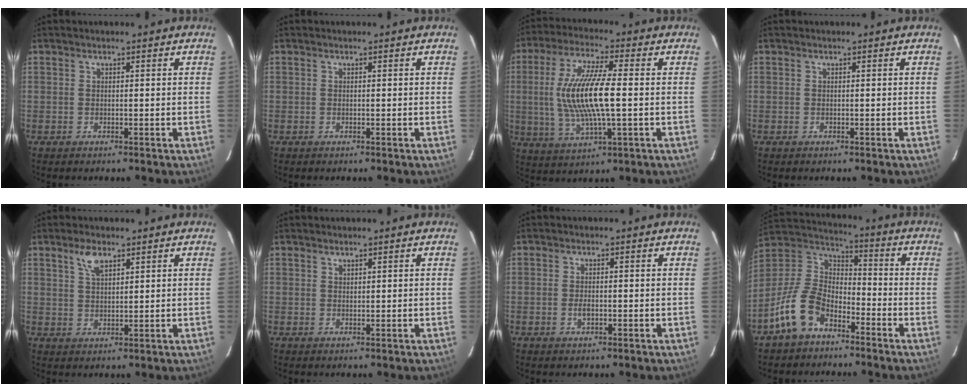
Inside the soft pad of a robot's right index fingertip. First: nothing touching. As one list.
[{"total": 0.0}, {"total": 14.5, "force": [0.0, 3.4, 14.1], "torque": [-0.280, -0.001, 0.003]}, {"total": 0.0}, {"total": 4.1, "force": [2.6, 1.7, 2.6], "torque": [-0.048, 0.005, 0.050]}, {"total": 0.8, "force": [0.7, 0.3, 0.1], "torque": [-0.003, 0.001, 0.014]}, {"total": 1.8, "force": [-0.5, 1.0, 1.4], "torque": [-0.028, 0.000, -0.008]}, {"total": 14.0, "force": [-8.1, 8.5, 7.6], "torque": [-0.173, 0.019, -0.150]}]